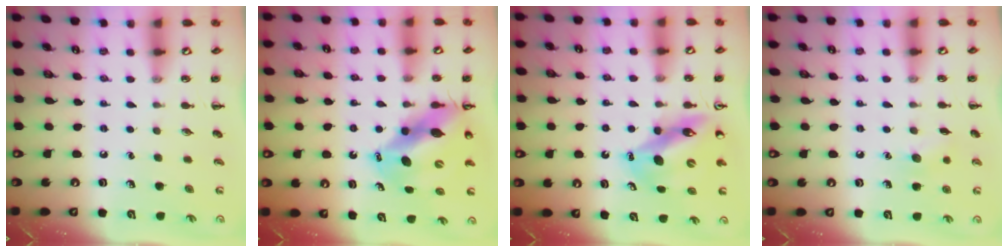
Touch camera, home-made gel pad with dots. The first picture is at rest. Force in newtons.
{"total": 14.3, "press": 13.7, "slide": 4.1}
{"total": 11.4, "press": 10.9, "slide": 3.2}
{"total": 6.6, "press": 6.3, "slide": 1.7}